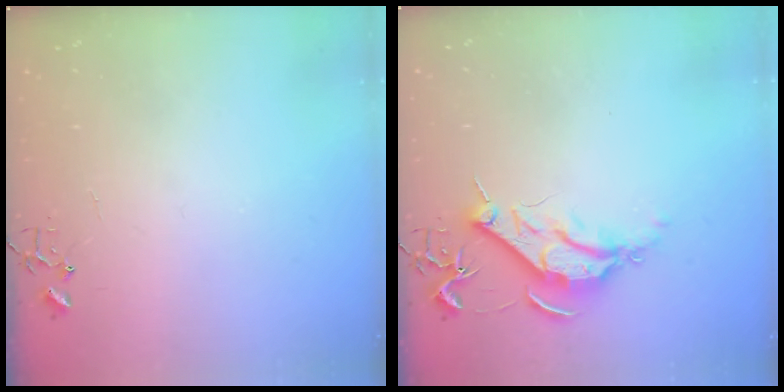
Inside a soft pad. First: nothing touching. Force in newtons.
{"total": 9.5, "press": 9.4, "slide": 1.0}